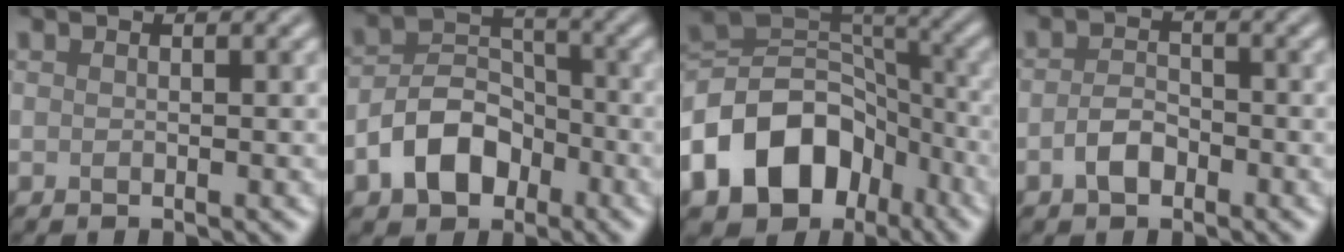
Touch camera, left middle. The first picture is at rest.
{"total": 5.8, "force": [-2.8, 3.9, 3.2], "torque": [-0.052, 0.003, -0.058]}
{"total": 12.4, "force": [-5.8, 8.9, 6.4], "torque": [-0.125, 0.007, -0.108]}
{"total": 2.4, "force": [-1.1, 1.4, 1.5], "torque": [-0.032, 0.005, -0.026]}